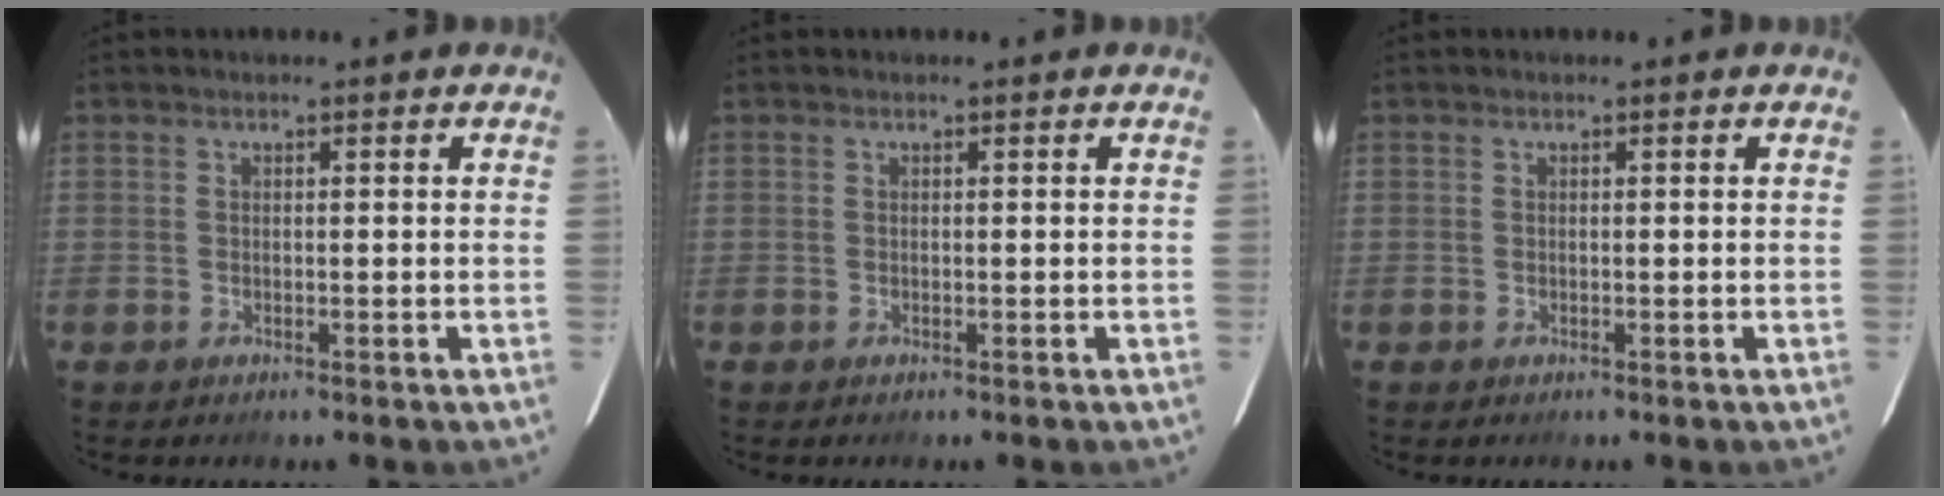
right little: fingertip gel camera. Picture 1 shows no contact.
{"total": 0.0}
{"total": 0.0}